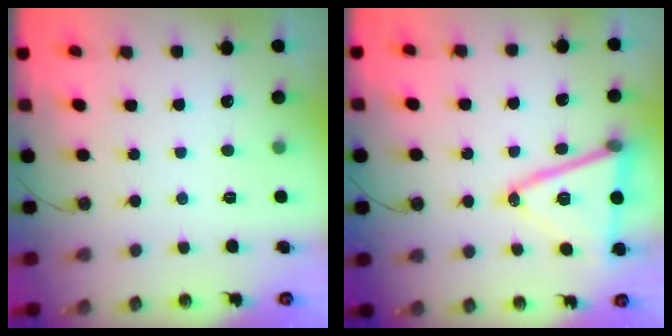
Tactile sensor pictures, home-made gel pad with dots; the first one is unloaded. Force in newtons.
{"total": 16.1, "press": 15.6, "slide": 3.9}